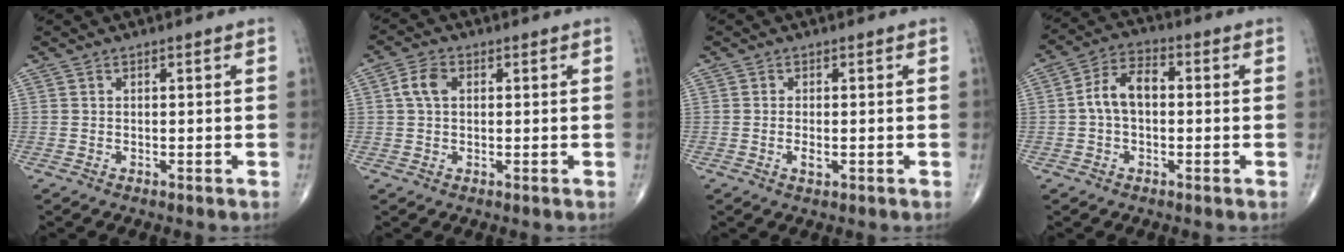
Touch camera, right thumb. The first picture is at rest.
{"total": 4.0, "force": [0.8, 2.6, 2.9], "torque": [-0.062, 0.008, 0.013]}
{"total": 1.7, "force": [-0.4, 0.7, 1.5], "torque": [-0.026, -0.001, -0.007]}
{"total": 7.5, "force": [0.0, 4.6, 5.9], "torque": [-0.104, 0.025, -0.010]}